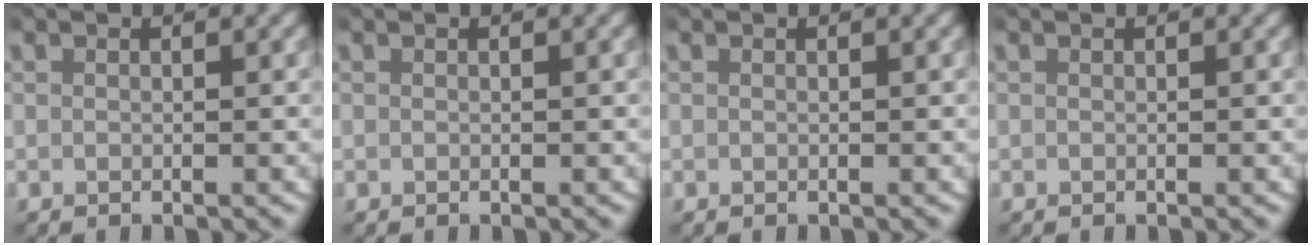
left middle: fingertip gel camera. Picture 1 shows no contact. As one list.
[{"total": 0.0}, {"total": 0.0}, {"total": 0.0}]